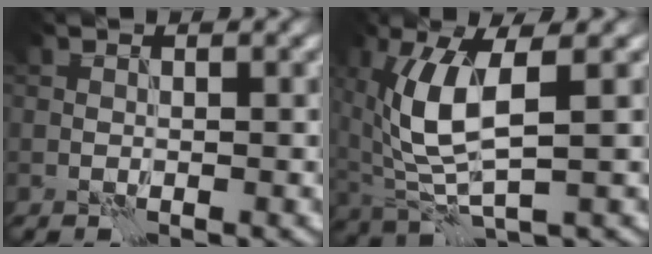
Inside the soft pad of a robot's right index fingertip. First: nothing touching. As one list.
[{"total": 7.1, "force": [1.1, 2.6, 6.5], "torque": [-0.156, 0.001, 0.022]}]